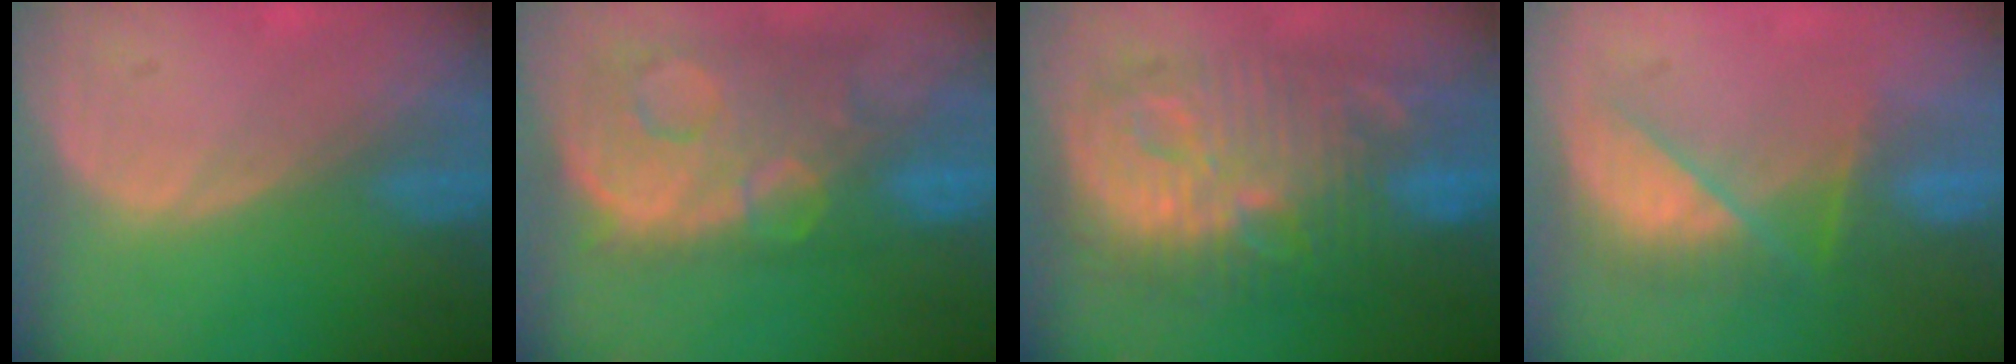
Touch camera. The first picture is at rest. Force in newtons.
{"total": 13.8, "press": 11.2, "slide": 8.1}
{"total": 13.5, "press": 13.5, "slide": 1.3}
{"total": 7.1, "press": 6.9, "slide": 1.3}